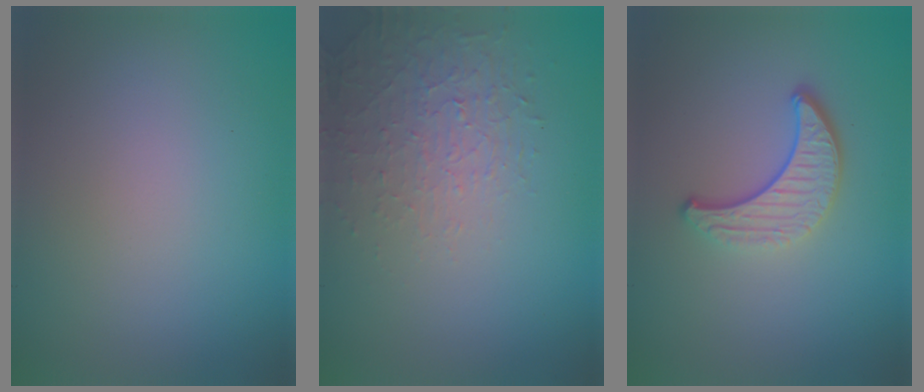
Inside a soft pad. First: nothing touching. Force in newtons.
{"total": 1.6, "press": 1.0, "slide": 1.2}
{"total": 3.8, "press": 2.9, "slide": 2.5}